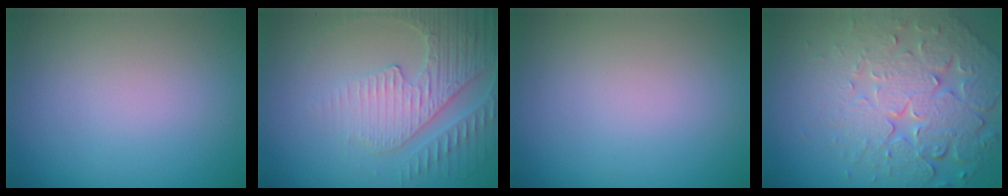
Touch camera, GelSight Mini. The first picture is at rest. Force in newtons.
{"total": 4.0, "press": 3.9, "slide": 1.0}
{"total": 0.0}
{"total": 7.8, "press": 5.7, "slide": 5.3}